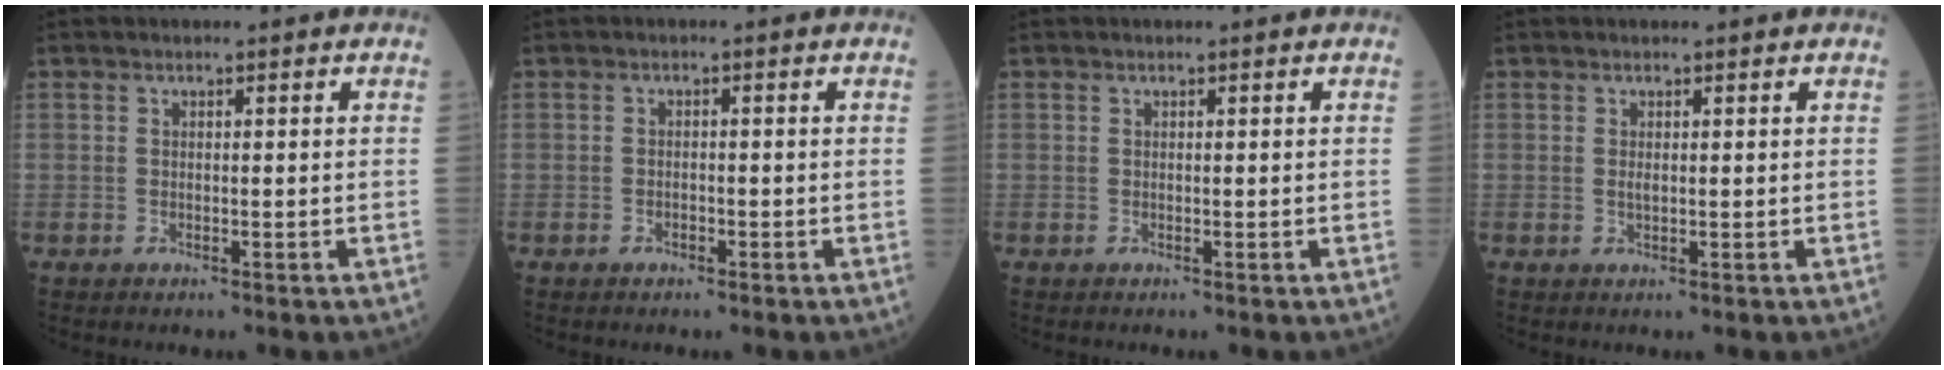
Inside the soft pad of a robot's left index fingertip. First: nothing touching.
{"total": 1.0, "force": [-0.7, 0.6, 0.5], "torque": [-0.007, 0.002, -0.012]}
{"total": 0.0}
{"total": 0.7, "force": [0.2, 0.3, 0.7], "torque": [-0.014, 0.000, 0.003]}